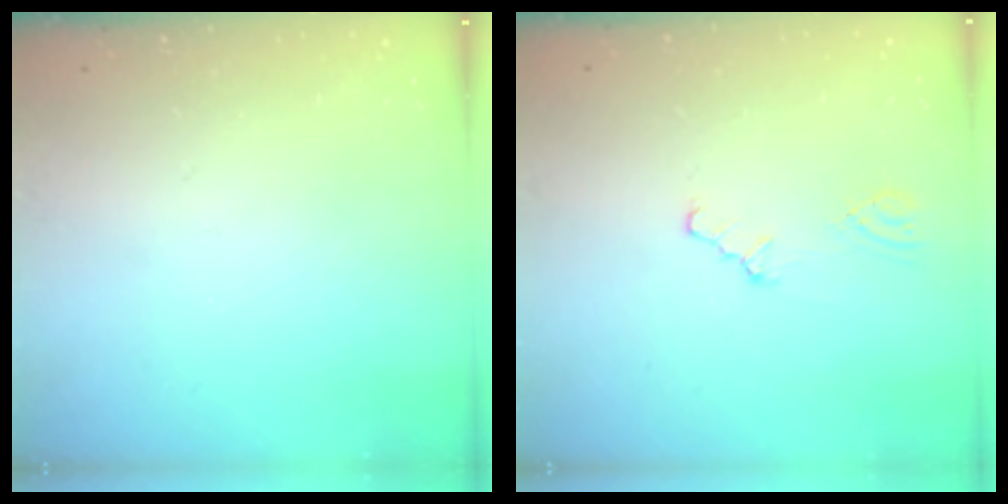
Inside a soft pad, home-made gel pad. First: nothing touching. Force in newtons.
{"total": 1.2, "press": 1.1, "slide": 0.2}